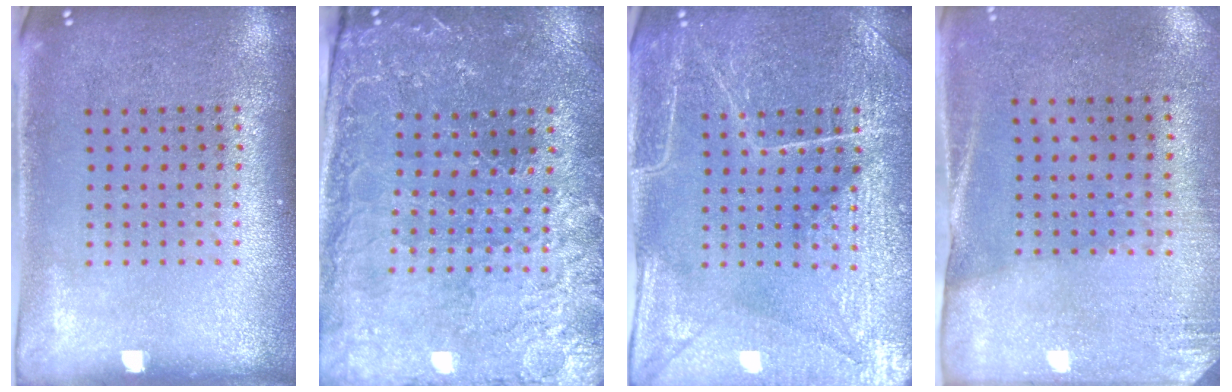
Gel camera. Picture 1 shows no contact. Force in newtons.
{"total": 1.5, "press": 1.4, "slide": 0.5}
{"total": 4.3, "press": 4.2, "slide": 1.1}
{"total": 2.7, "press": 2.4, "slide": 1.3}